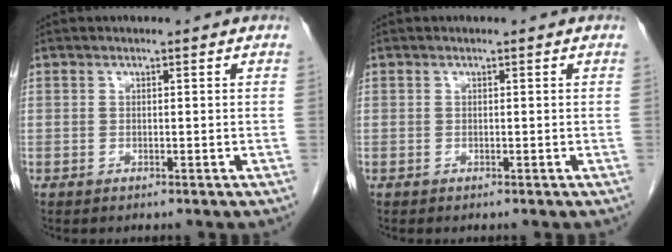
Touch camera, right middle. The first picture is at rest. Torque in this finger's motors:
{"motor_torque": [-0.03, 0.03, -0.02, 0.01]}